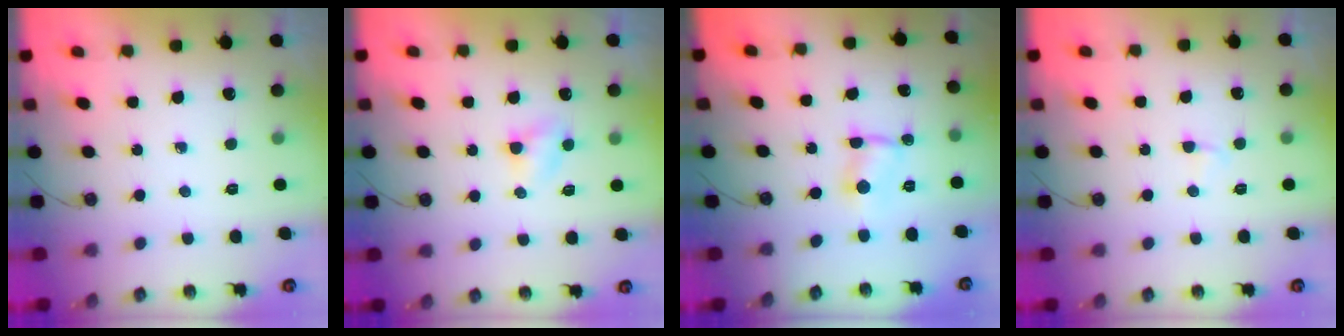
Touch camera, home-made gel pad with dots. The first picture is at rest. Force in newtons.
{"total": 2.9, "press": 2.9, "slide": 0.3}
{"total": 0.8, "press": 0.6, "slide": 0.5}
{"total": 2.6, "press": 2.6, "slide": 0.2}